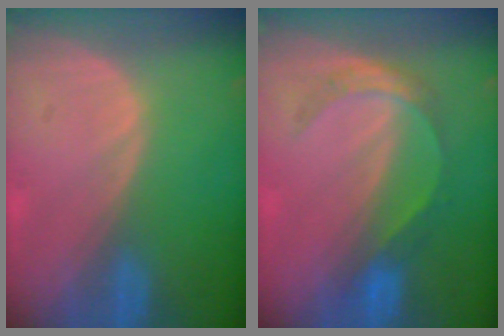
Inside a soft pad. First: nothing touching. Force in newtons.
{"total": 4.6, "press": 4.6, "slide": 0.2}